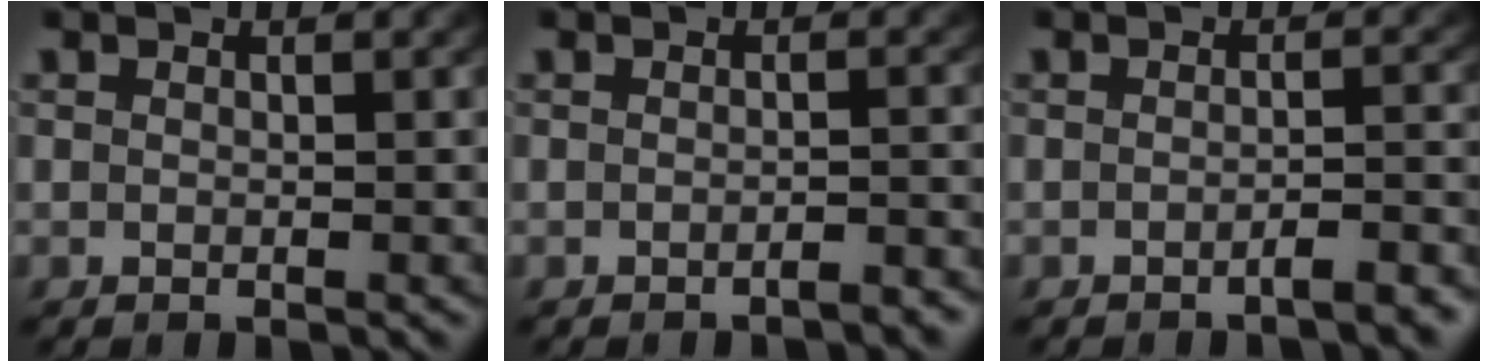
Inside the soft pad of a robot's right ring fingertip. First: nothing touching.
{"total": 1.2, "force": [-1.2, -0.2, 0.2], "torque": [-0.004, -0.001, -0.020]}
{"total": 1.8, "force": [-1.6, 0.0, 0.9], "torque": [-0.009, 0.000, -0.029]}